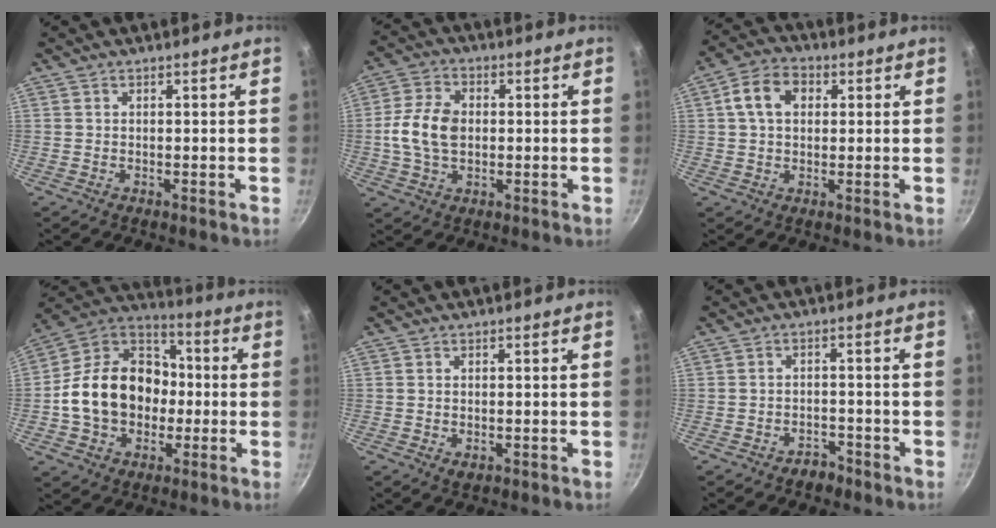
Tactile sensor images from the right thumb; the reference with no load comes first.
{"total": 9.6, "force": [0.0, 6.5, 7.0], "torque": [-0.128, 0.016, -0.007]}
{"total": 8.2, "force": [1.9, 5.9, 5.3], "torque": [-0.074, 0.015, 0.022]}
{"total": 20.2, "force": [-1.7, 15.8, 12.5], "torque": [-0.181, 0.050, -0.037]}
{"total": 1.6, "force": [-0.2, 1.1, 1.2], "torque": [-0.018, -0.003, -0.002]}
{"total": 2.9, "force": [-2.3, 1.6, 0.7], "torque": [0.004, 0.031, -0.026]}